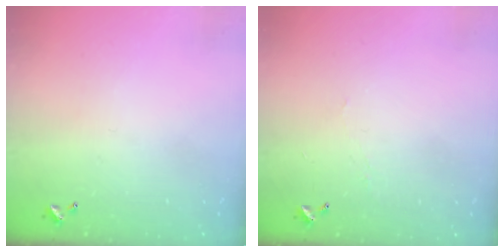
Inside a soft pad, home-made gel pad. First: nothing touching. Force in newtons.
{"total": 0.8, "press": 0.7, "slide": 0.4}